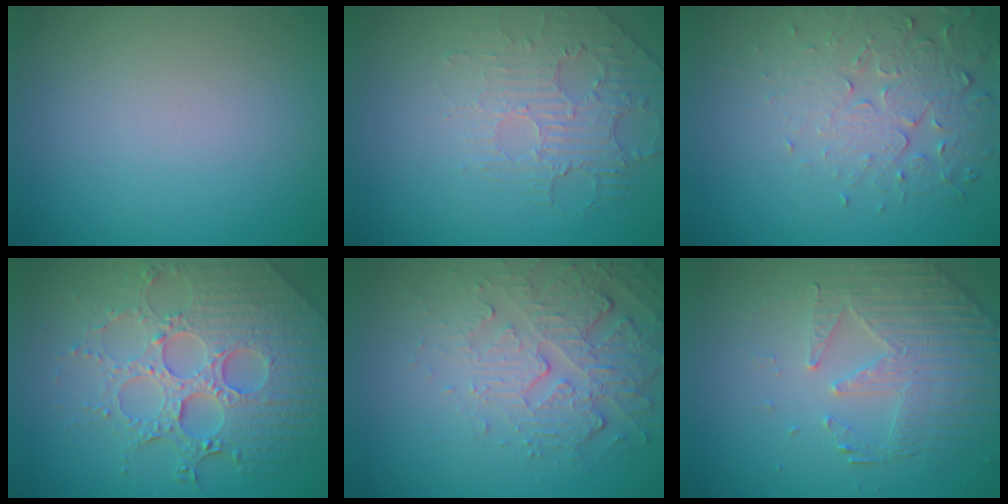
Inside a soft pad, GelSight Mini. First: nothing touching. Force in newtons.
{"total": 2.3, "press": 1.5, "slide": 1.7}
{"total": 4.1, "press": 3.9, "slide": 1.2}
{"total": 8.2, "press": 5.9, "slide": 5.7}
{"total": 5.5, "press": 3.5, "slide": 4.2}
{"total": 4.9, "press": 3.7, "slide": 3.2}